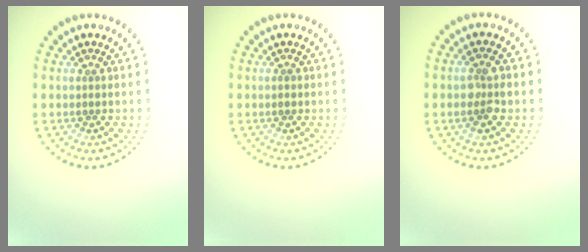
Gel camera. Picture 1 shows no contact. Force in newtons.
{"total": 0.7, "press": 0.7, "slide": 0.2}
{"total": 2.5, "press": 2.4, "slide": 0.6}